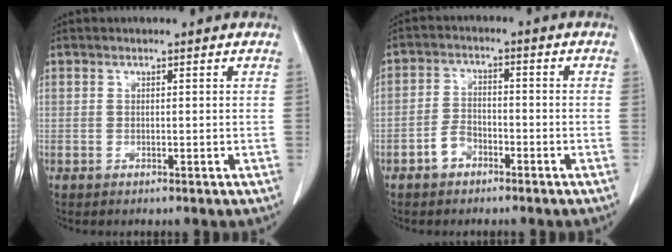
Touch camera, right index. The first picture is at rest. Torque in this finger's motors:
{"motor_torque": [0.13, -0.08, -0.13, -0.03]}